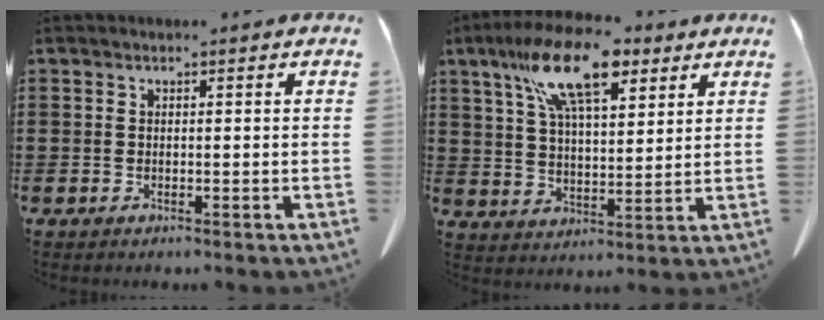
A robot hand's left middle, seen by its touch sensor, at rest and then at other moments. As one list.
[{"total": 14.9, "force": [9.0, 5.4, 10.5], "torque": [-0.204, -0.010, 0.156]}]